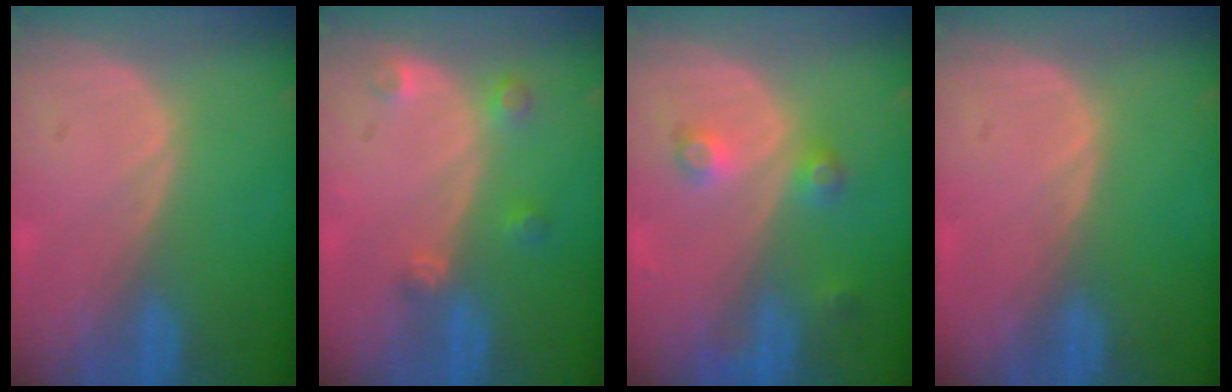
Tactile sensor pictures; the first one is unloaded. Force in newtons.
{"total": 2.7, "press": 2.7, "slide": 0.3}
{"total": 3.8, "press": 3.5, "slide": 1.4}
{"total": 0.0}